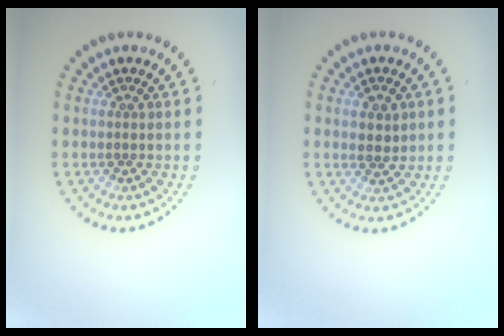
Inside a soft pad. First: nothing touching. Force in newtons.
{"total": 1.5, "press": 1.4, "slide": 0.2}